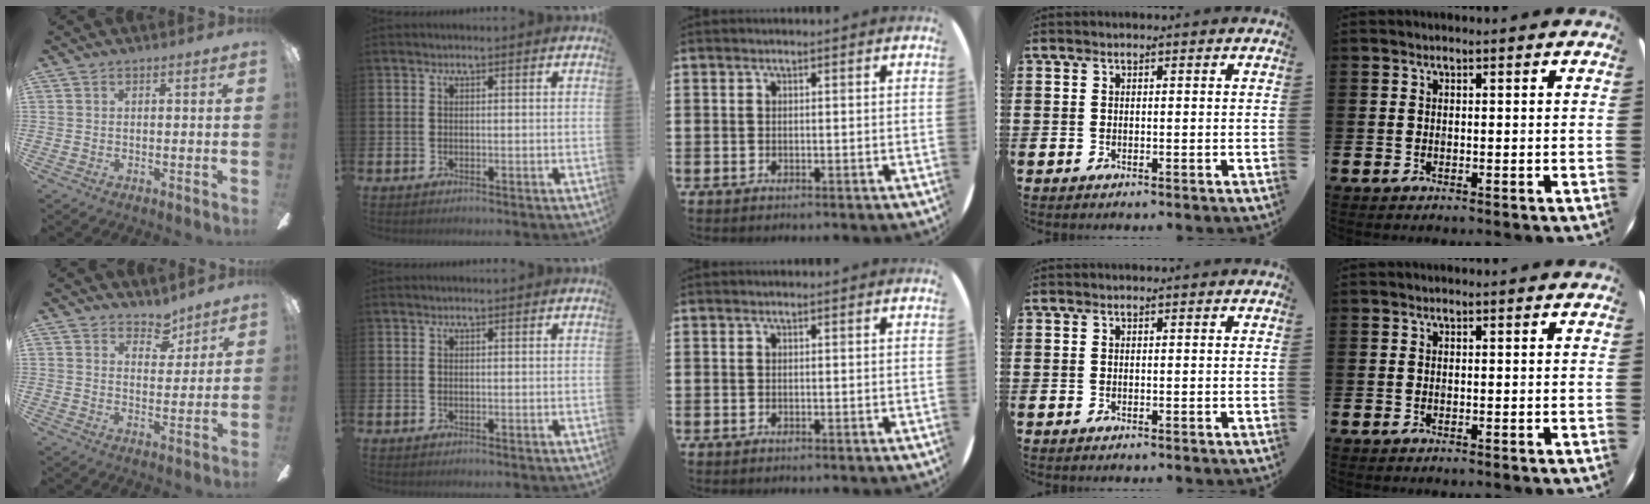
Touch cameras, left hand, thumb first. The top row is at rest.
{"thumb": {"total": 6.2, "force": [4.9, 3.2, 1.8], "torque": [-0.012, -0.028, 0.085]}}